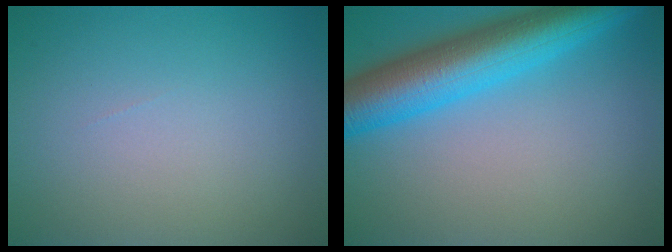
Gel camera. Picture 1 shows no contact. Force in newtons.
{"total": 8.8, "press": 8.8, "slide": 0.3}